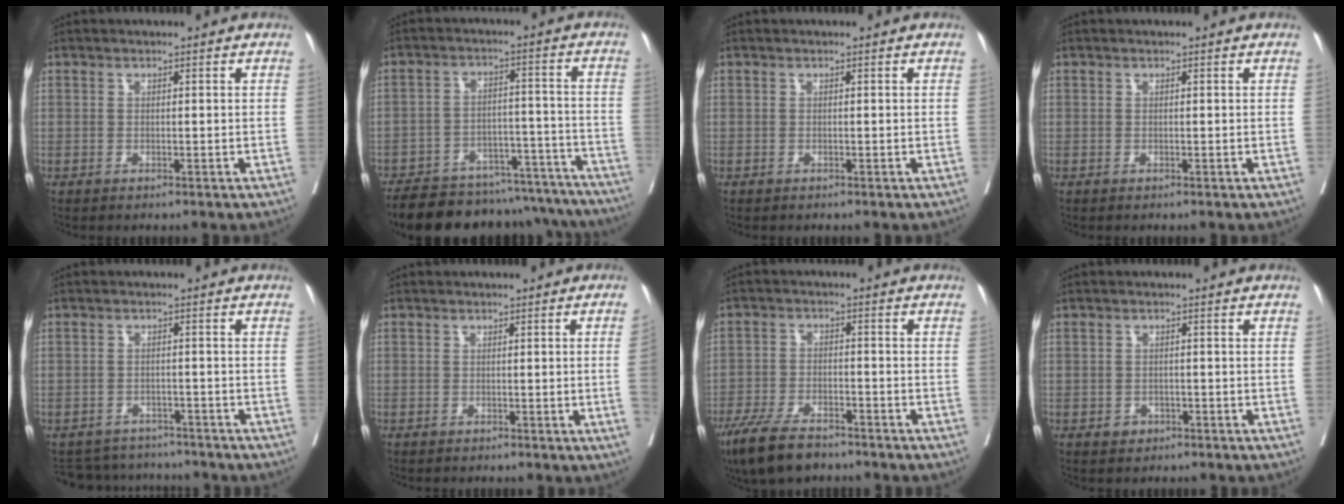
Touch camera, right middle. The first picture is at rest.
{"total": 22.6, "force": [-20.5, 6.7, 7.0], "torque": [-0.090, 0.014, -0.273]}
{"total": 0.0}
{"total": 0.0}
{"total": 7.1, "force": [-6.9, 1.8, 0.1], "torque": [0.001, 0.012, -0.094]}
{"total": 2.5, "force": [-0.3, -1.2, 2.2], "torque": [-0.027, -0.005, -0.002]}
{"total": 8.8, "force": [-6.8, 2.5, 4.9], "torque": [-0.095, -0.017, -0.122]}
{"total": 2.1, "force": [-1.2, 1.5, 0.8], "torque": [-0.011, 0.004, -0.013]}